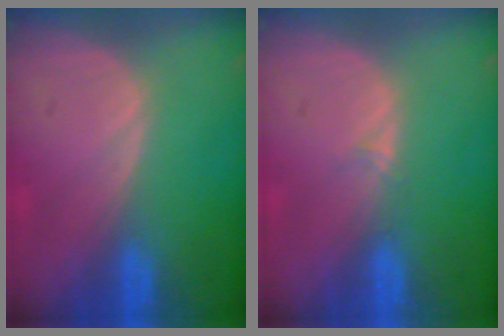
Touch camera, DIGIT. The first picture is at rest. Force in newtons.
{"total": 0.9, "press": 0.6, "slide": 0.7}